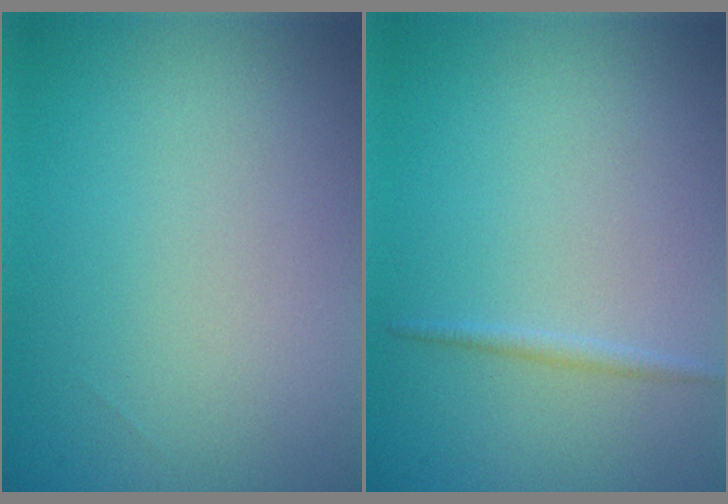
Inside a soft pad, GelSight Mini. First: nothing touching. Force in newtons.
{"total": 0.8, "press": 0.8, "slide": 0.0}